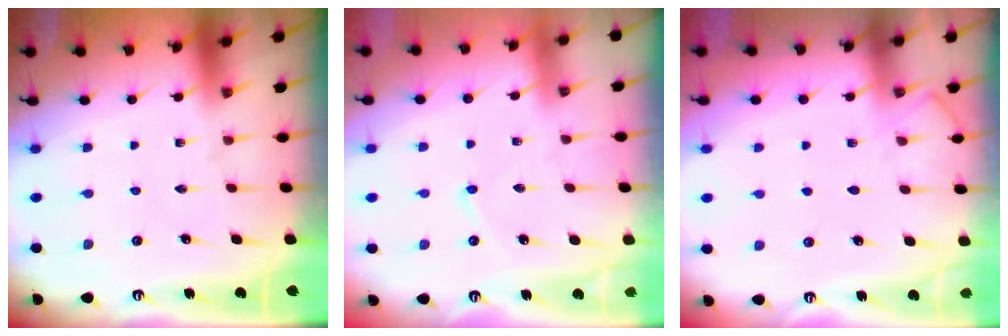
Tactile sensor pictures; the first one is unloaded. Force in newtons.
{"total": 2.9, "press": 2.9, "slide": 0.2}
{"total": 6.9, "press": 6.8, "slide": 0.9}